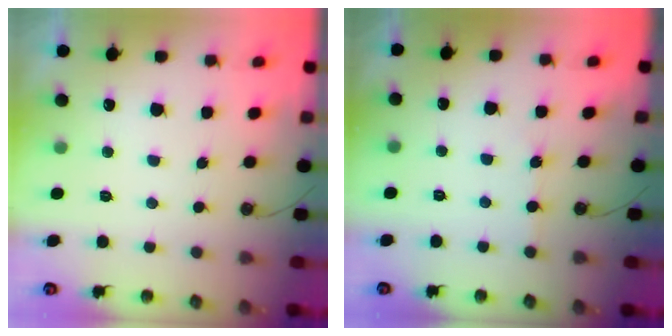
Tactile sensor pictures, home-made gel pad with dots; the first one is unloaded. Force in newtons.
{"total": 2.1, "press": 2.0, "slide": 0.4}